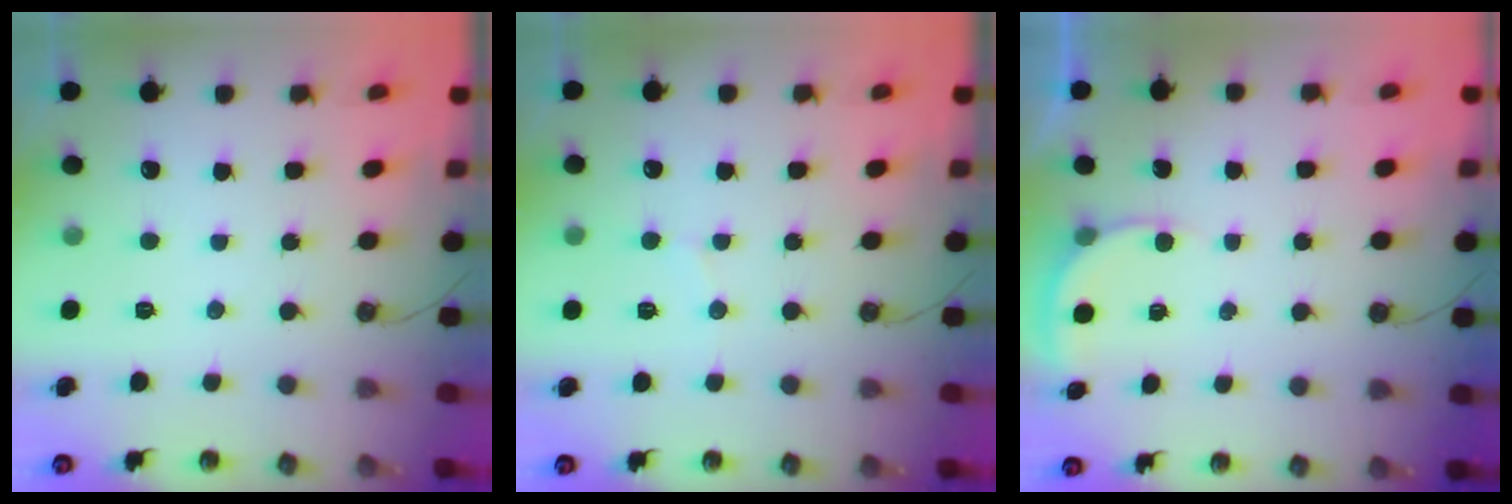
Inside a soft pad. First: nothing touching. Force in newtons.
{"total": 5.1, "press": 5.1, "slide": 0.5}
{"total": 2.1, "press": 2.1, "slide": 0.2}